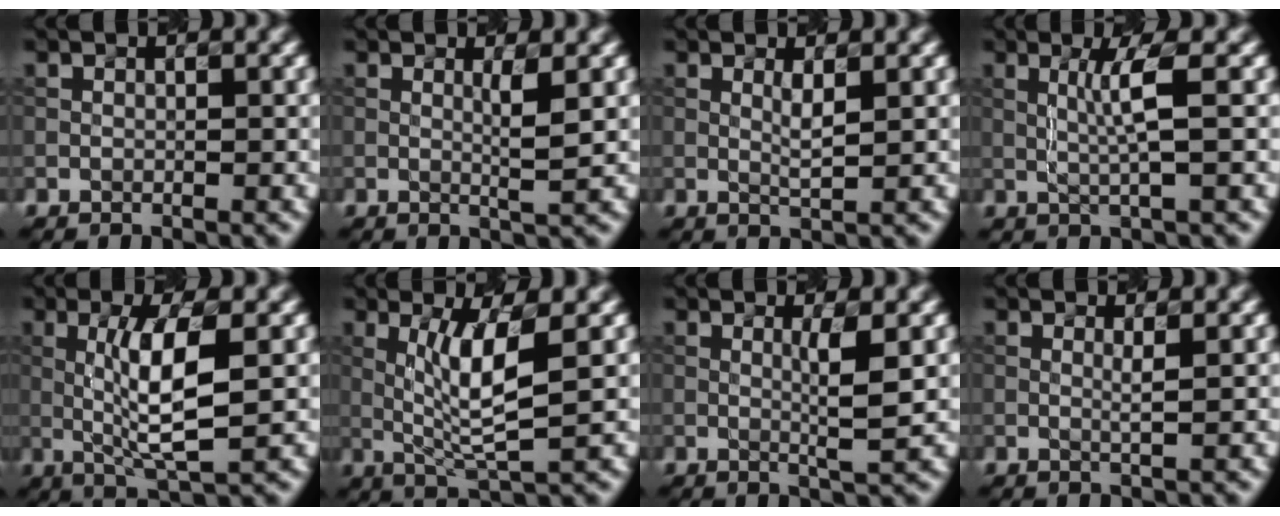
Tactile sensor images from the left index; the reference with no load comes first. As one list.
[{"total": 2.0, "force": [0.3, 0.1, 1.9], "torque": [-0.033, -0.002, 0.009]}, {"total": 1.3, "force": [0.4, 0.0, 1.2], "torque": [-0.026, -0.001, 0.013]}, {"total": 2.6, "force": [0.2, -0.2, 2.5], "torque": [-0.057, 0.000, 0.017]}, {"total": 5.7, "force": [0.2, 0.9, 5.6], "torque": [-0.110, 0.002, 0.018]}, {"total": 5.2, "force": [0.7, 0.8, 5.1], "torque": [-0.103, -0.004, 0.030]}, {"total": 2.8, "force": [0.3, 0.2, 2.7], "torque": [-0.046, -0.004, 0.012]}, {"total": 0.8, "force": [0.2, 0.0, 0.8], "torque": [-0.015, 0.001, 0.005]}]